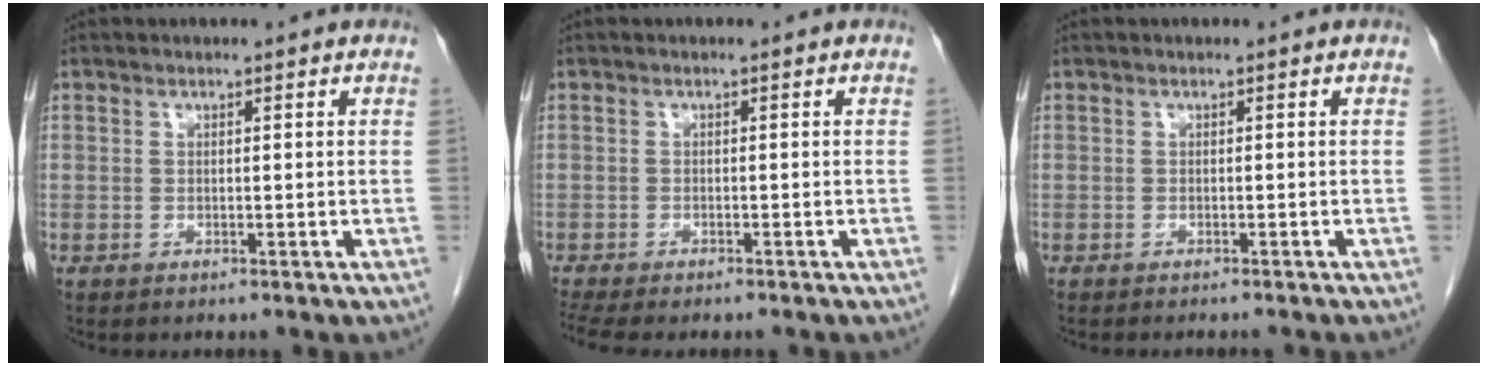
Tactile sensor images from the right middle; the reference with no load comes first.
{"total": 6.9, "force": [-5.8, 1.7, 3.3], "torque": [-0.053, -0.003, -0.087]}
{"total": 3.7, "force": [-3.4, 0.4, 1.5], "torque": [-0.017, -0.003, -0.042]}